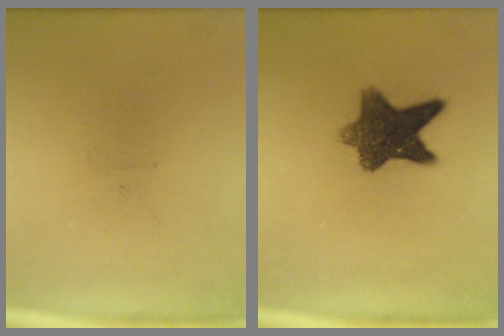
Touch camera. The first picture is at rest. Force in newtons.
{"total": 9.2}